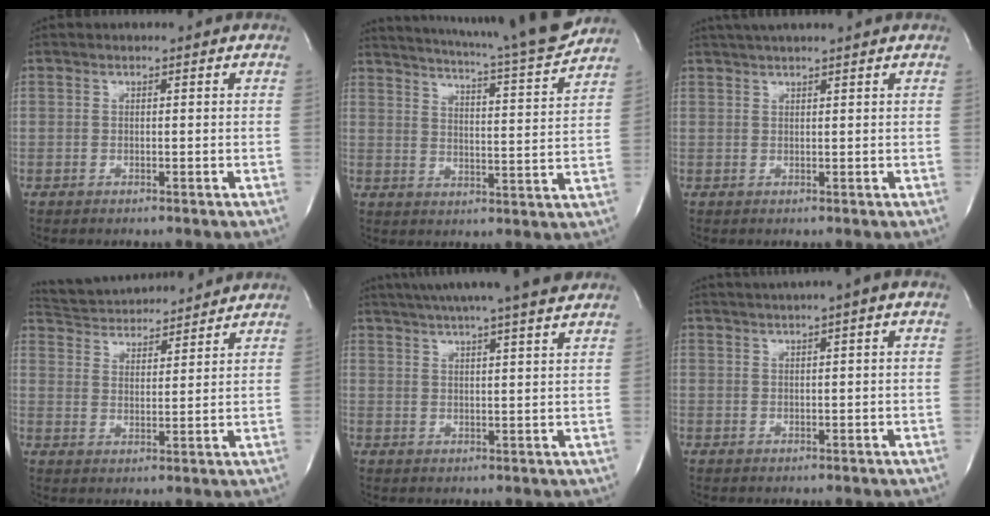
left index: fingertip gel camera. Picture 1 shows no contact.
{"total": 17.7, "force": [16.1, -0.8, 7.3], "torque": [-0.123, -0.042, 0.215]}
{"total": 5.9, "force": [5.0, -0.4, 3.0], "torque": [-0.048, 0.030, 0.075]}
{"total": 12.9, "force": [12.4, 2.1, 3.2], "torque": [-0.062, 0.025, 0.198]}
{"total": 15.5, "force": [13.5, -0.7, 7.6], "torque": [-0.133, 0.008, 0.181]}
{"total": 1.1, "force": [0.6, -0.3, 0.8], "torque": [-0.021, 0.003, 0.016]}